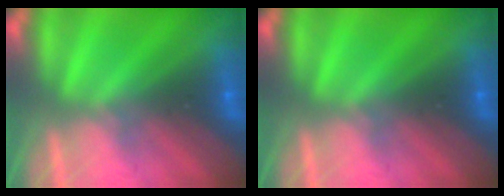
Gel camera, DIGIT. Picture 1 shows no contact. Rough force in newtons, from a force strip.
{"total": 0.0}